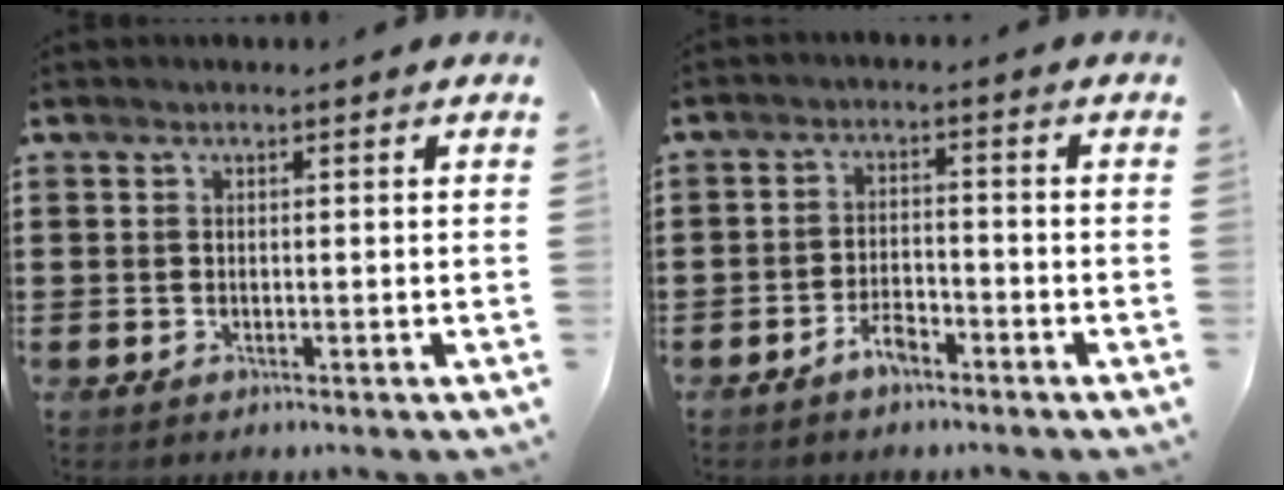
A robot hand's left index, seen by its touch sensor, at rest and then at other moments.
{"total": 3.6, "force": [-2.7, 1.3, 1.9], "torque": [-0.034, 0.009, -0.053]}